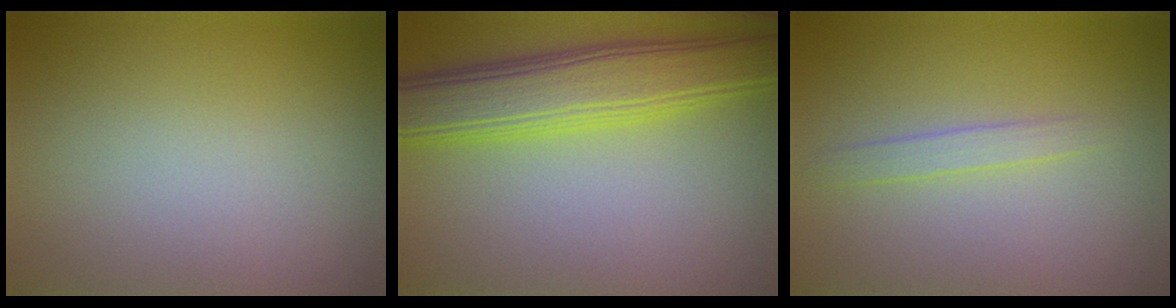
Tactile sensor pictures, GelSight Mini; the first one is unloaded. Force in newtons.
{"total": 7.7, "press": 7.7, "slide": 0.3}
{"total": 1.4, "press": 1.4, "slide": 0.1}